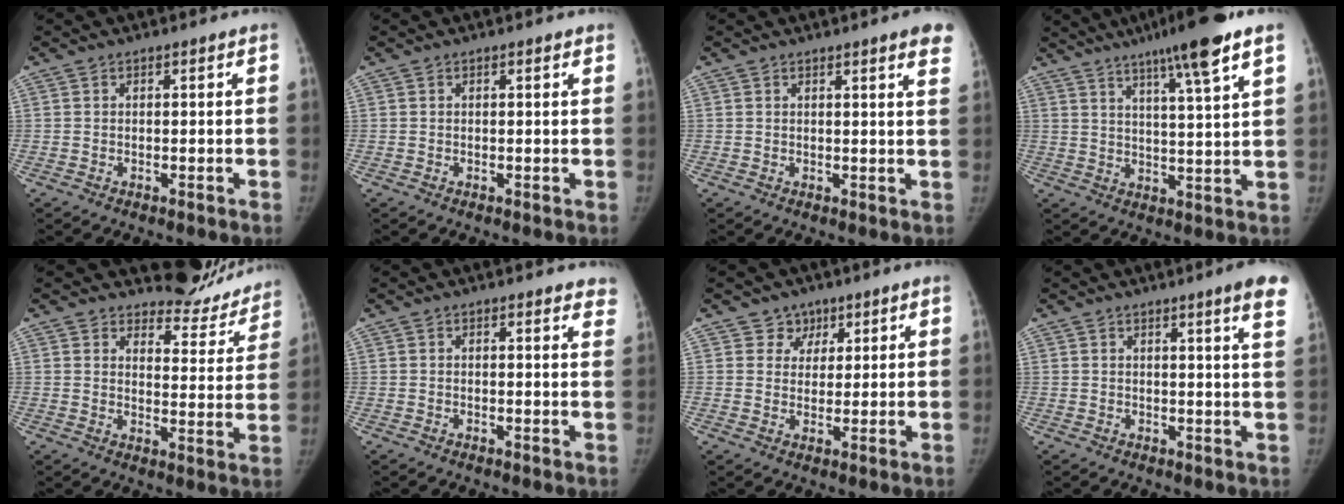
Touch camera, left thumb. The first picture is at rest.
{"total": 0.6, "force": [0.4, 0.2, 0.5], "torque": [-0.006, 0.000, 0.004]}
{"total": 5.7, "force": [3.8, 0.6, 4.2], "torque": [-0.039, -0.009, 0.034]}
{"total": 13.1, "force": [8.5, 0.3, 10.0], "torque": [-0.156, -0.023, 0.128]}
{"total": 11.6, "force": [10.9, 4.0, 0.3], "torque": [0.049, -0.100, 0.123]}
{"total": 4.4, "force": [3.7, 1.4, 1.9], "torque": [0.005, -0.012, 0.027]}
{"total": 4.2, "force": [2.4, 3.5, 0.0], "torque": [0.029, -0.012, 0.036]}
{"total": 6.9, "force": [4.5, 0.0, 5.2], "torque": [-0.058, -0.018, 0.044]}